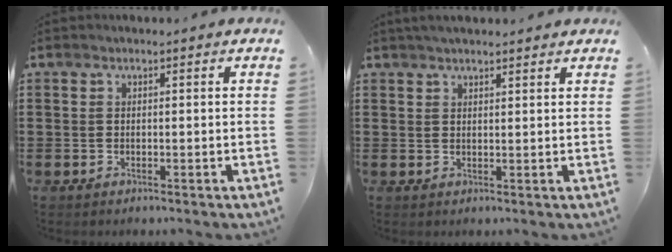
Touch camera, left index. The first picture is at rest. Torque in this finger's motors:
{"motor_torque": [2.14, 0.00, 0.36, 0.10]}